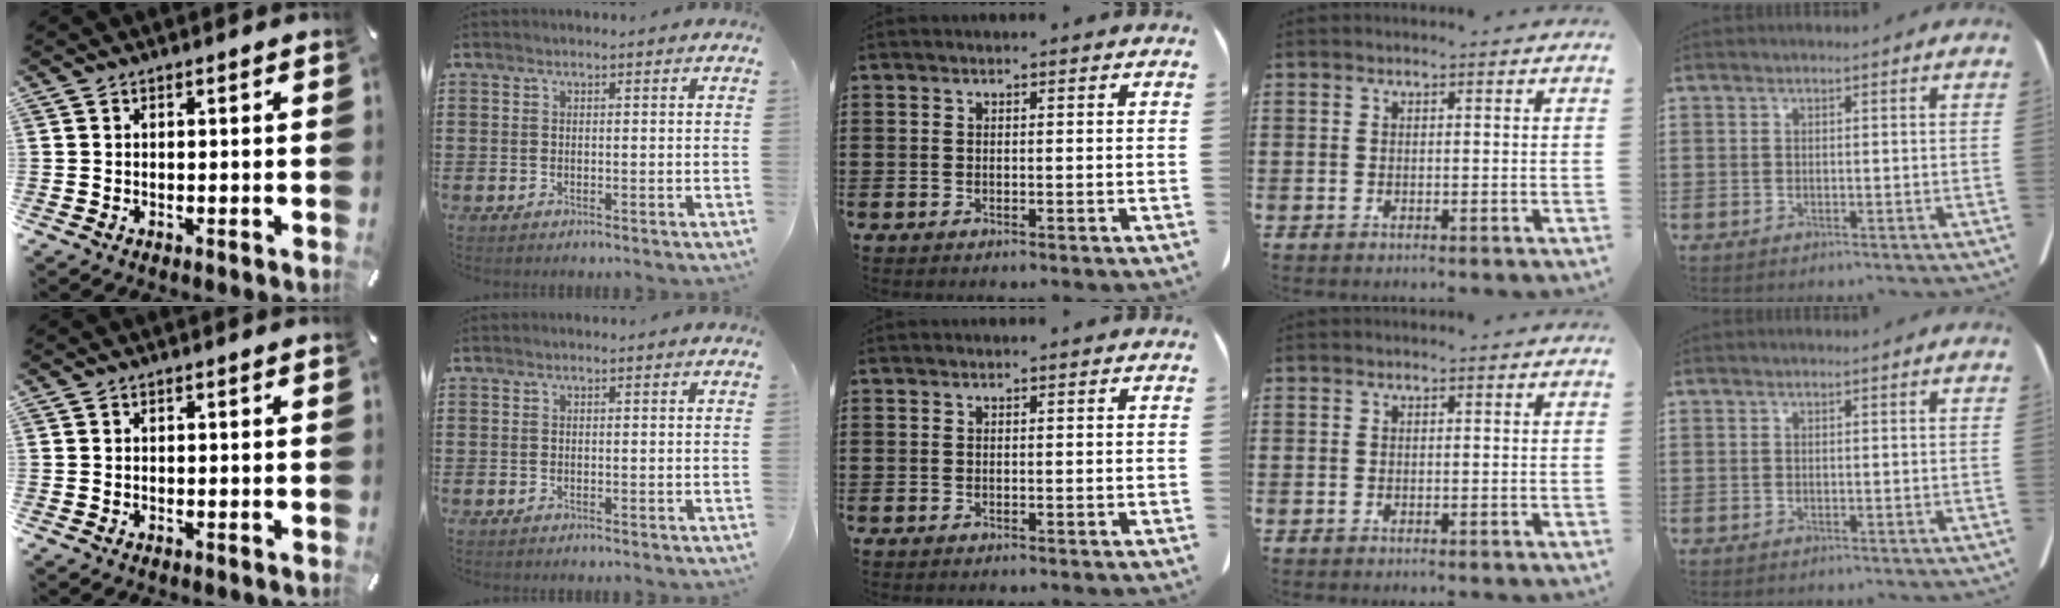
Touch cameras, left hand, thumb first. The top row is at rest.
{}